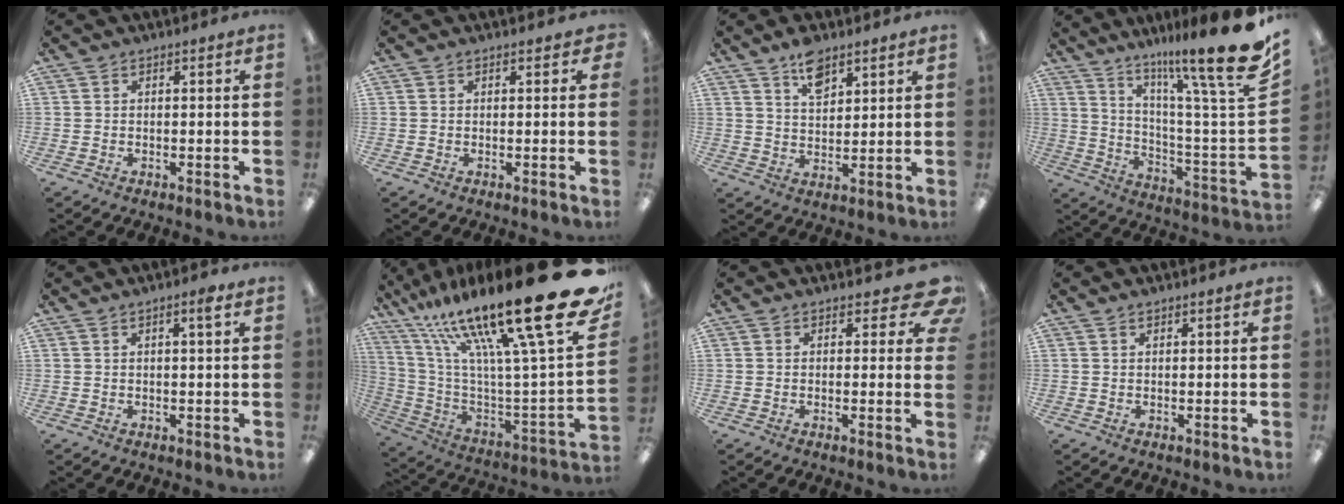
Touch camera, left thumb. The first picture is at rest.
{"total": 1.3, "force": [0.6, 0.9, 0.7], "torque": [-0.006, 0.001, 0.008]}
{"total": 7.5, "force": [5.2, 3.9, 3.7], "torque": [-0.048, -0.025, 0.090]}
{"total": 19.6, "force": [14.2, 0.3, 13.5], "torque": [-0.215, -0.107, 0.212]}
{"total": 2.6, "force": [1.5, 0.3, 2.1], "torque": [-0.036, 0.001, 0.022]}
{"total": 32.3, "force": [18.1, 6.5, 25.9], "torque": [-0.402, -0.145, 0.305]}
{"total": 6.9, "force": [3.7, 3.5, 4.7], "torque": [-0.052, -0.012, 0.065]}
{"total": 0.8, "force": [0.6, 0.3, 0.4], "torque": [-0.009, 0.001, 0.011]}